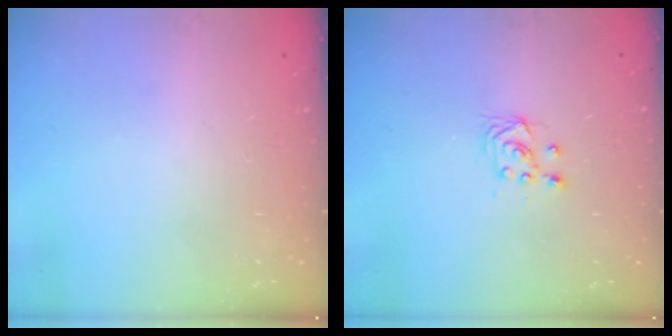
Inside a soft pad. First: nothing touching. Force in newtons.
{"total": 2.9, "press": 2.7, "slide": 1.0}